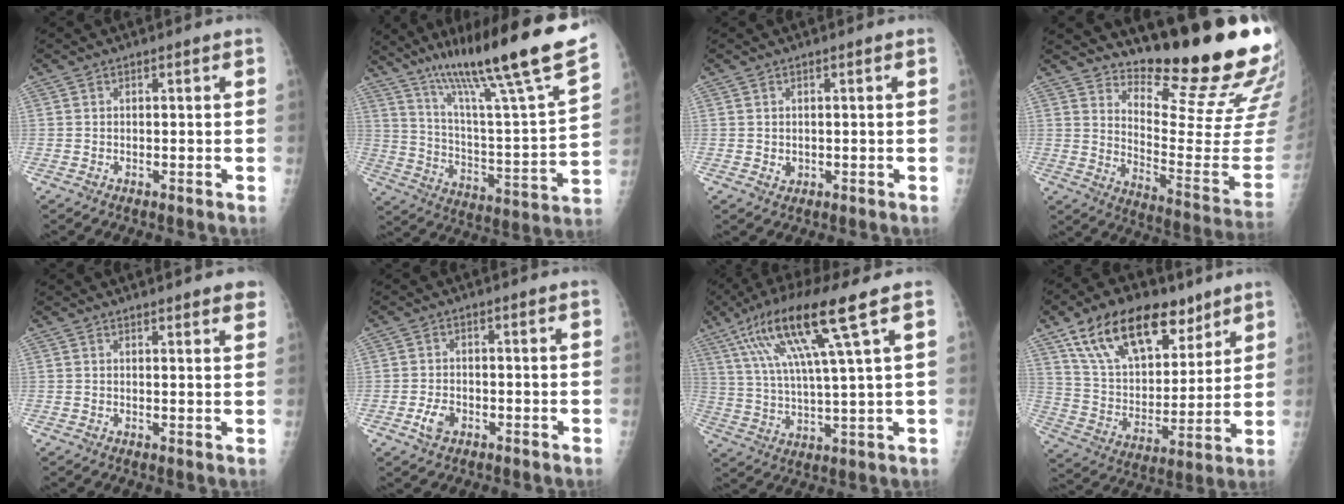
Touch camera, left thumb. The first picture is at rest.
{"total": 26.7, "force": [18.5, 1.9, 19.2], "torque": [-0.292, -0.066, 0.297]}
{"total": 1.4, "force": [-0.1, 1.2, 0.7], "torque": [-0.008, 0.000, 0.004]}
{"total": 20.4, "force": [16.9, 2.6, 11.1], "torque": [-0.132, -0.169, 0.241]}
{"total": 4.6, "force": [3.9, 1.0, 2.1], "torque": [-0.012, -0.012, 0.039]}
{"total": 3.3, "force": [-1.4, 2.1, 2.1], "torque": [-0.040, 0.007, -0.026]}
{"total": 16.5, "force": [7.7, 1.2, 14.5], "torque": [-0.289, -0.010, 0.140]}
{"total": 22.3, "force": [13.6, 11.9, 13.1], "torque": [-0.190, -0.036, 0.242]}